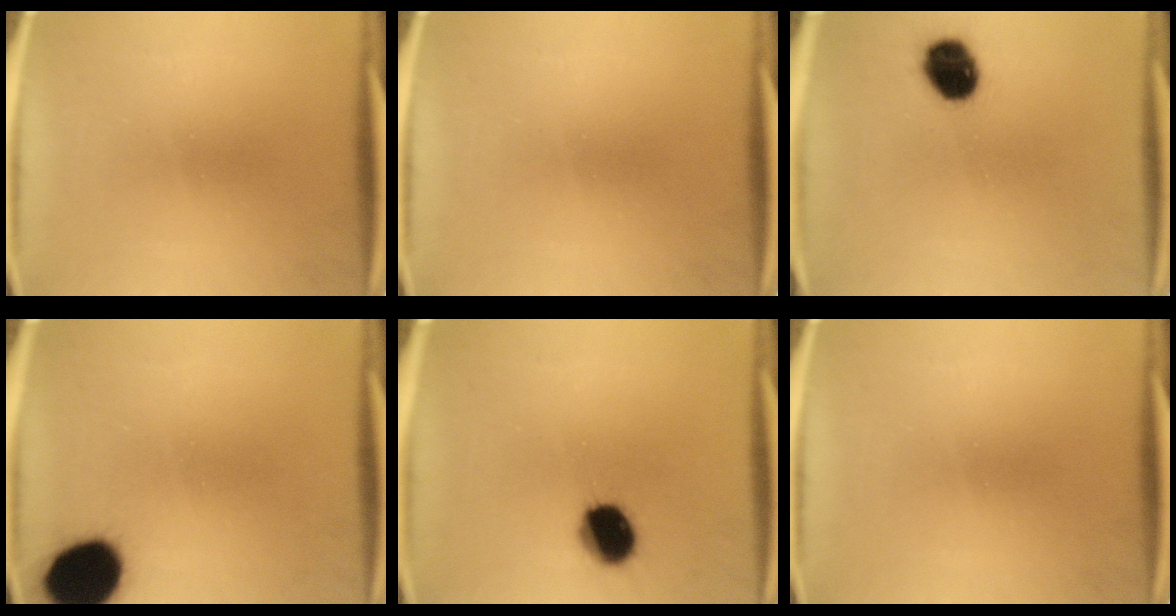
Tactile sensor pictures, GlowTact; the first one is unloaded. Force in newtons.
{"total": 0.0}
{"total": 10.1}
{"total": 15.1}
{"total": 10.5}
{"total": 0.0}